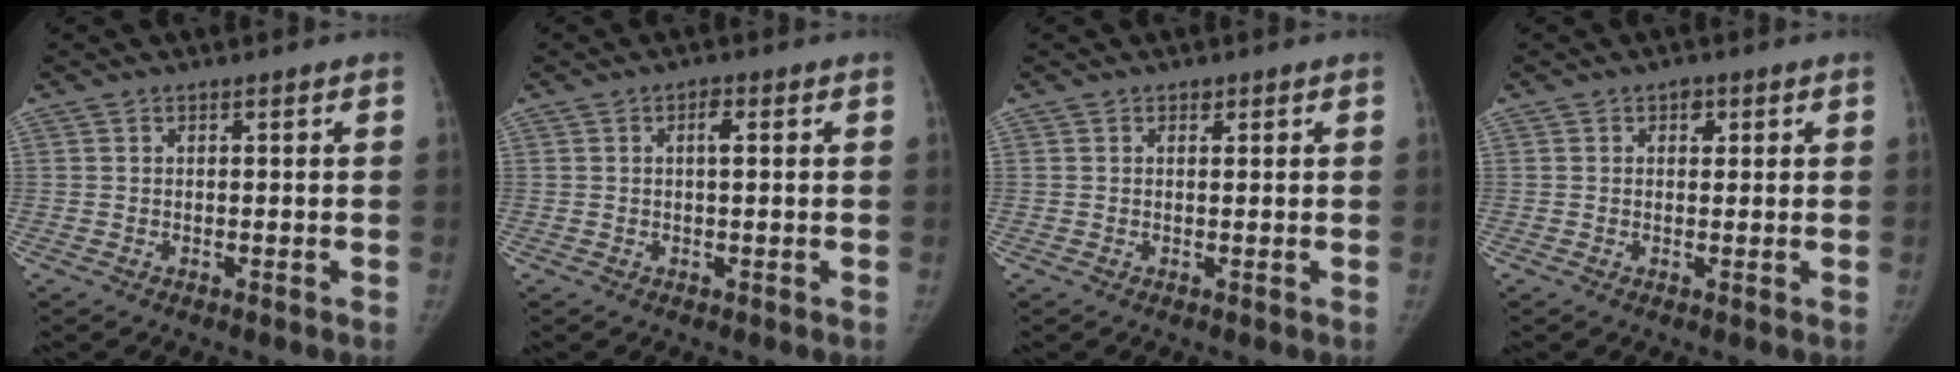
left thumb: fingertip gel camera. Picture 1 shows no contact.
{"total": 2.0, "force": [0.5, 0.9, 1.8], "torque": [-0.026, 0.003, 0.006]}
{"total": 0.9, "force": [0.5, 0.7, 0.3], "torque": [0.005, -0.003, 0.006]}
{"total": 2.0, "force": [0.8, 1.6, 0.9], "torque": [0.003, 0.000, 0.006]}